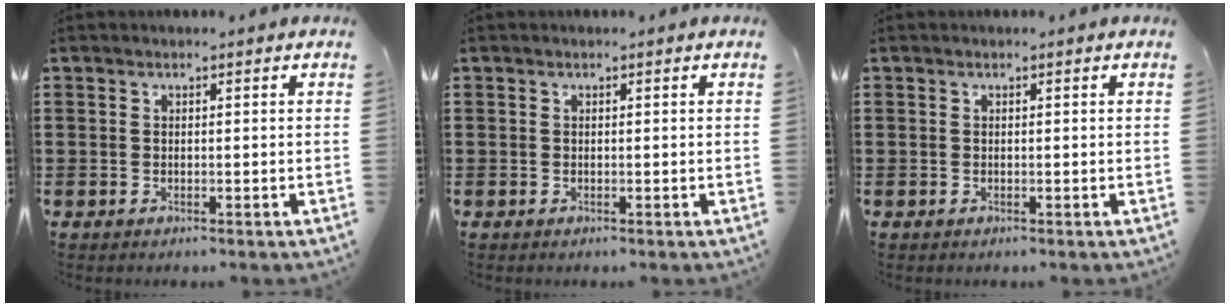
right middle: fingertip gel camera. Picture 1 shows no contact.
{"total": 0.0}
{"total": 0.0}